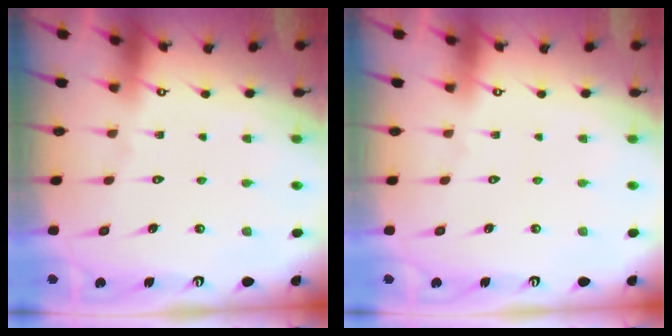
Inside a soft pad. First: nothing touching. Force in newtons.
{"total": 0.0}